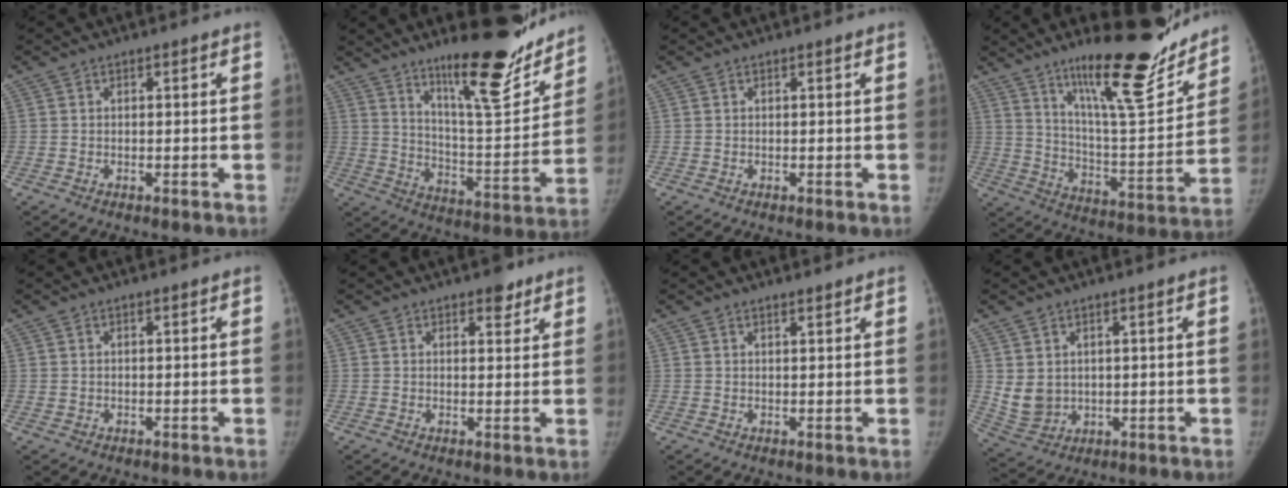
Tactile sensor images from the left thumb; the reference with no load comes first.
{"total": 20.4, "force": [15.1, 4.6, 13.0], "torque": [-0.151, -0.107, 0.239]}
{"total": 0.0}
{"total": 23.0, "force": [16.5, 5.0, 15.2], "torque": [-0.198, -0.100, 0.268]}
{"total": 0.5, "force": [0.2, 0.4, 0.3], "torque": [0.000, -0.001, 0.005]}
{"total": 3.1, "force": [2.1, 1.6, 1.5], "torque": [-0.005, -0.011, 0.029]}
{"total": 1.1, "force": [1.0, 0.1, 0.4], "torque": [-0.004, -0.007, 0.017]}
{"total": 5.8, "force": [1.4, 4.6, 3.1], "torque": [-0.050, -0.016, 0.048]}